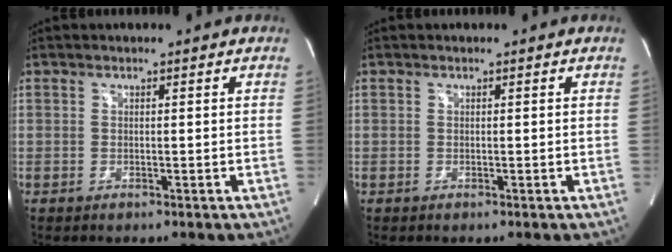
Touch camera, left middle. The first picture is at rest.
{"total": 0.0}